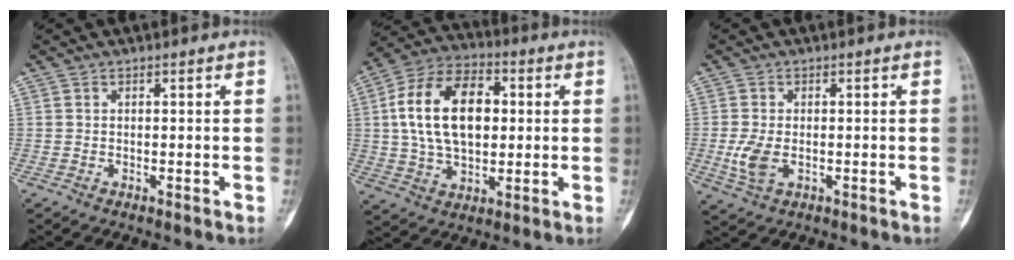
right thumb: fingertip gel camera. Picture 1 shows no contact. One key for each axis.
{"total": 18.0, "fx": 2.4, "fy": 11.2, "fz": 13.8, "tx": -0.224, "ty": 0.014, "tz": 0.040}
{"total": 4.9, "fx": -0.8, "fy": 2.8, "fz": 3.9, "tx": -0.093, "ty": -0.008, "tz": -0.013}